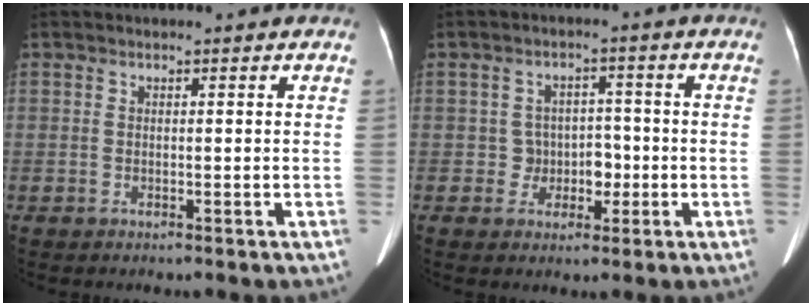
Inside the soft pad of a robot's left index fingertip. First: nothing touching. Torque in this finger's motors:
{"motor_torque": [0.11, 0.04, -0.04, 0.00]}